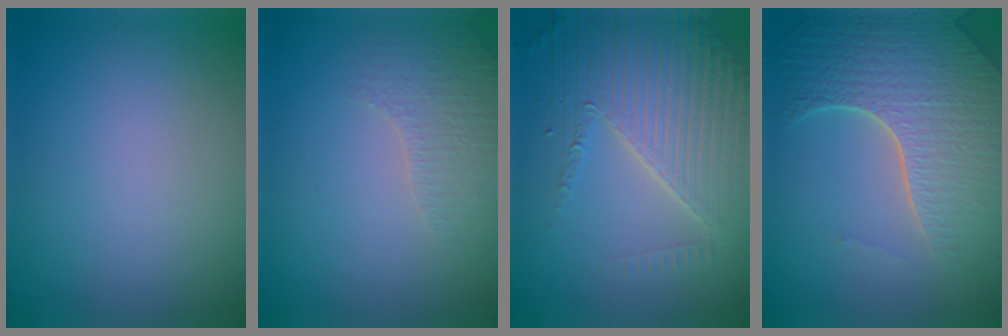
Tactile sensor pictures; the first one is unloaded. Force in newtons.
{"total": 2.6, "press": 2.5, "slide": 0.5}
{"total": 7.5, "press": 5.3, "slide": 5.2}
{"total": 8.2, "press": 5.8, "slide": 5.8}